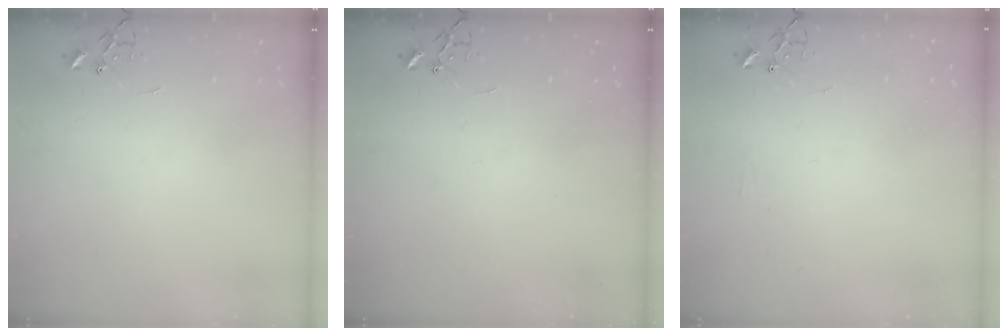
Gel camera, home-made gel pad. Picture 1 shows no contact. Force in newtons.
{"total": 0.0}
{"total": 5.1, "press": 5.1, "slide": 0.7}